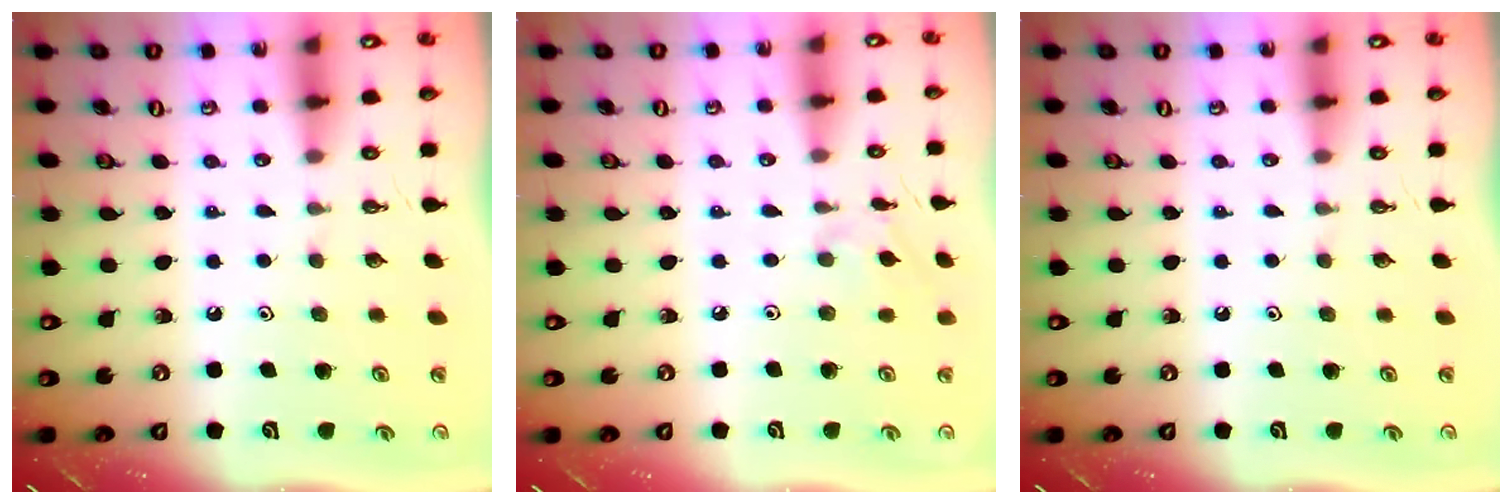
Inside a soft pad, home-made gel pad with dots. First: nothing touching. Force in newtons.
{"total": 4.1, "press": 4.1, "slide": 0.8}
{"total": 0.0}